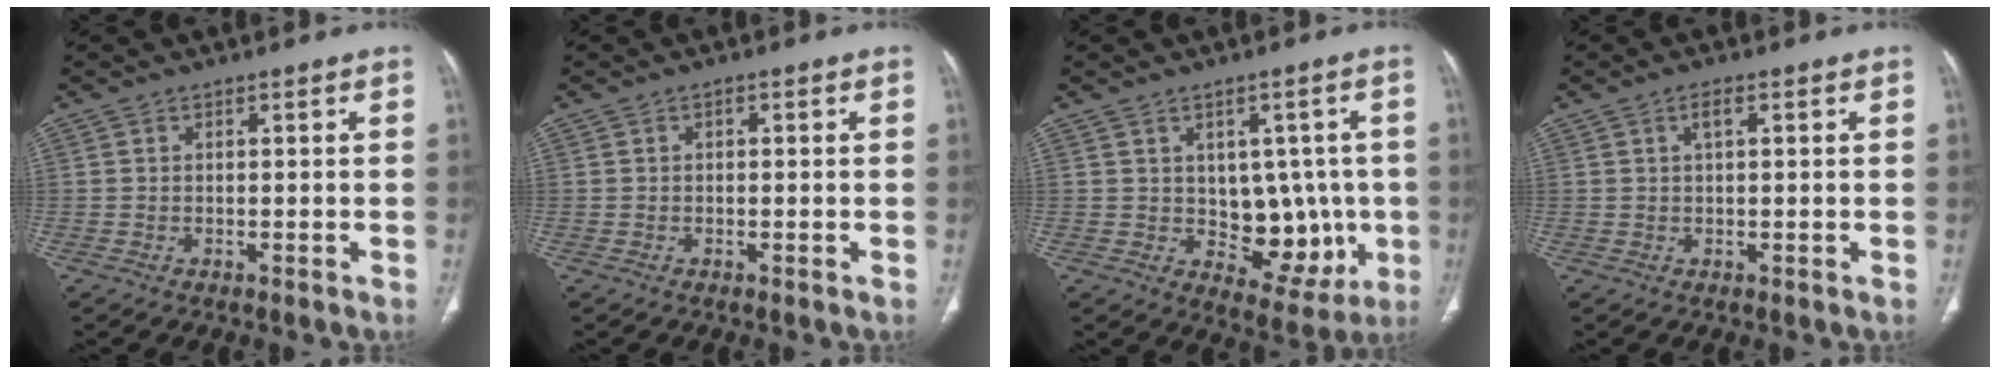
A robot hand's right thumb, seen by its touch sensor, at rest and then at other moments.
{"total": 0.7, "force": [0.2, 0.5, 0.5], "torque": [-0.006, 0.002, 0.001]}
{"total": 11.4, "force": [-0.7, 7.7, 8.4], "torque": [-0.058, -0.002, 0.009]}
{"total": 2.0, "force": [0.7, 0.8, 1.7], "torque": [-0.032, 0.003, 0.013]}